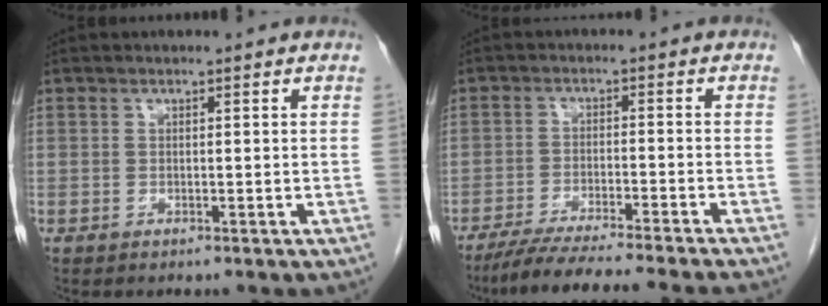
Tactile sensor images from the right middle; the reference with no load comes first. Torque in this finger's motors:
{"motor_torque": [0.79, -0.77, 0.10, 0.07]}